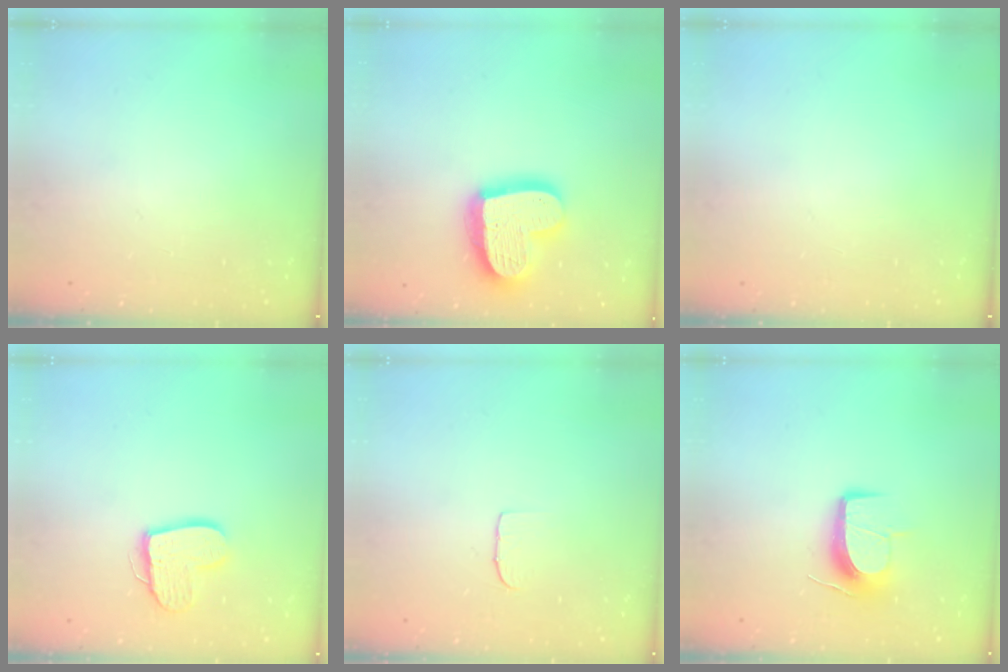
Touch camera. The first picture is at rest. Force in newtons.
{"total": 19.9, "press": 19.9, "slide": 1.6}
{"total": 0.0}
{"total": 11.8, "press": 11.7, "slide": 1.2}
{"total": 4.3, "press": 4.3, "slide": 0.3}
{"total": 10.9, "press": 10.9, "slide": 0.2}